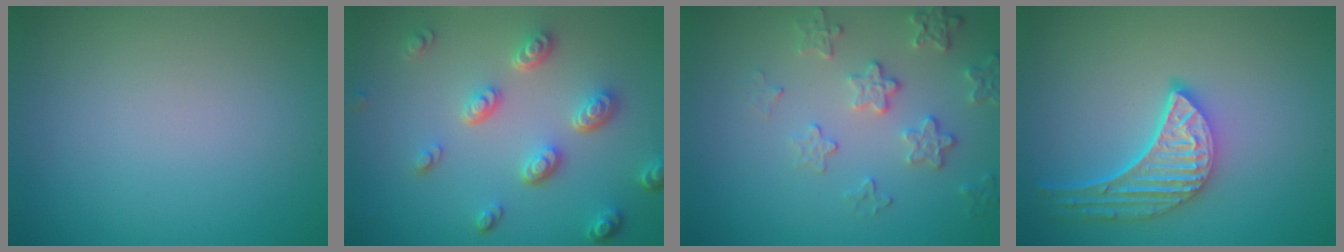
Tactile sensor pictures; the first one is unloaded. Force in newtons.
{"total": 4.7, "press": 3.6, "slide": 3.0}
{"total": 3.2, "press": 3.0, "slide": 0.9}
{"total": 5.1, "press": 4.0, "slide": 3.1}